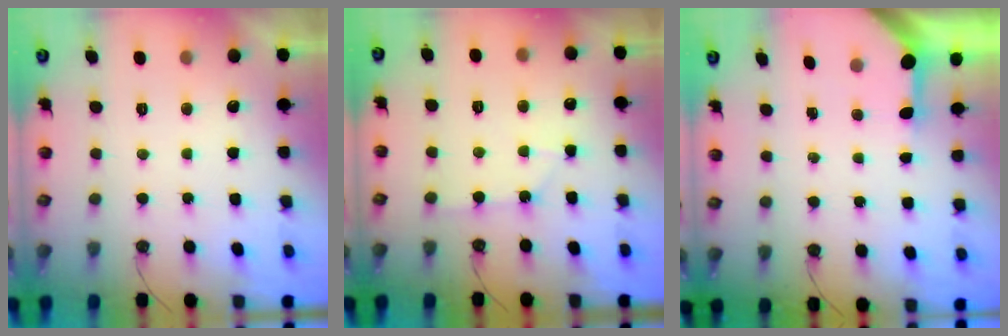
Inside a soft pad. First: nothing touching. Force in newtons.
{"total": 4.4, "press": 4.3, "slide": 0.7}
{"total": 3.4, "press": 3.4, "slide": 0.4}